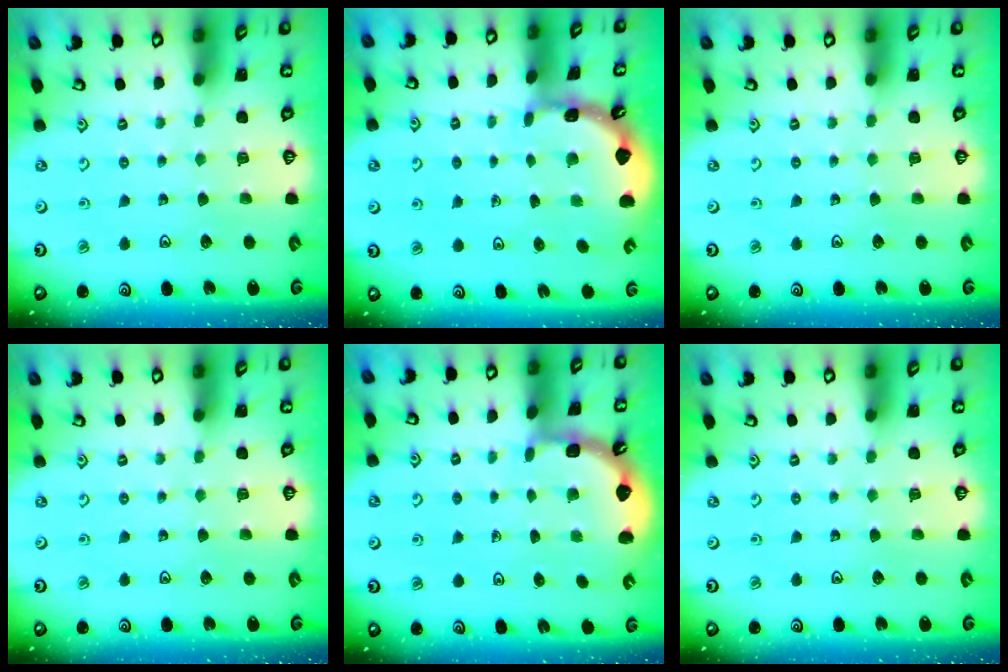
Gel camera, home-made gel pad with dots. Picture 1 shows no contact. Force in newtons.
{"total": 1.8, "press": 1.8, "slide": 0.1}
{"total": 0.0}
{"total": 0.0}
{"total": 2.0, "press": 2.0, "slide": 0.2}
{"total": 0.0}